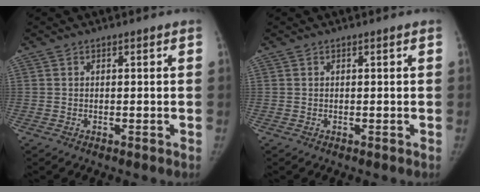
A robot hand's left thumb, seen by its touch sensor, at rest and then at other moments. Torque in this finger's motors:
{"motor_torque": [0.12, 0.12, 0.01, 0.00, 0.00]}